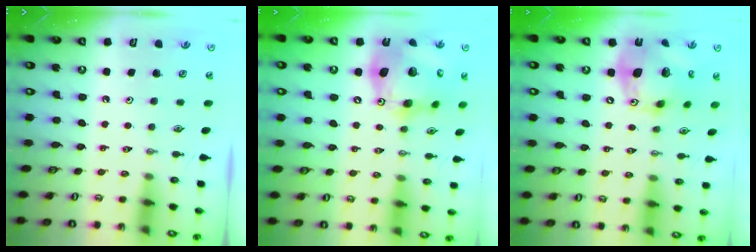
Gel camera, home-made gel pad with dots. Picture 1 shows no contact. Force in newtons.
{"total": 22.1, "press": 21.8, "slide": 3.5}
{"total": 18.8, "press": 18.5, "slide": 3.3}